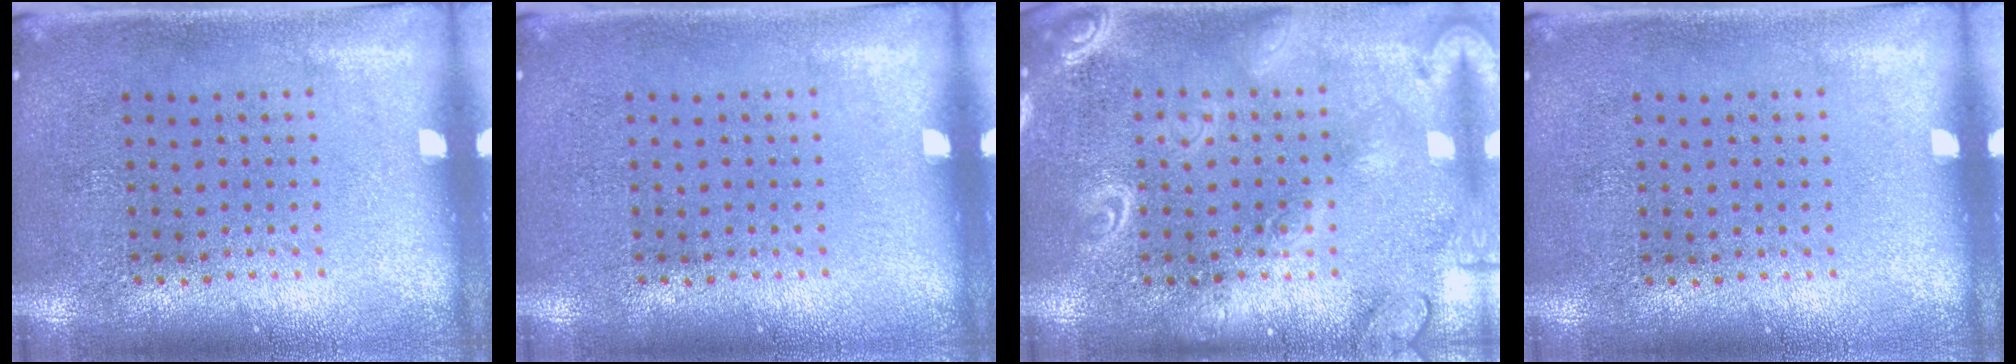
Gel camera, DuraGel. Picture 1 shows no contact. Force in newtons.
{"total": 0.0}
{"total": 2.5, "press": 2.5, "slide": 0.2}
{"total": 0.0}